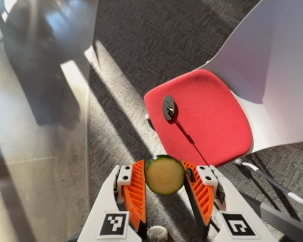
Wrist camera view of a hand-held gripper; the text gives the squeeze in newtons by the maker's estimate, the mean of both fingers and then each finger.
{"total": 7.4, "left": 7.4, "right": 7.4}